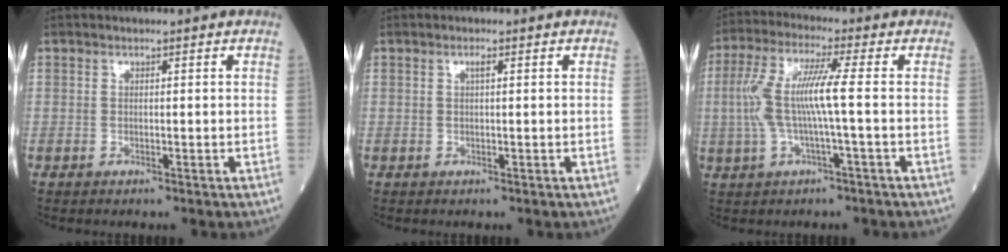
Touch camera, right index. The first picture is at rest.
{"total": 0.8, "force": [0.4, 0.0, 0.7], "torque": [-0.017, 0.002, 0.009]}
{"total": 8.4, "force": [-0.2, 0.3, 8.4], "torque": [-0.178, 0.018, -0.008]}